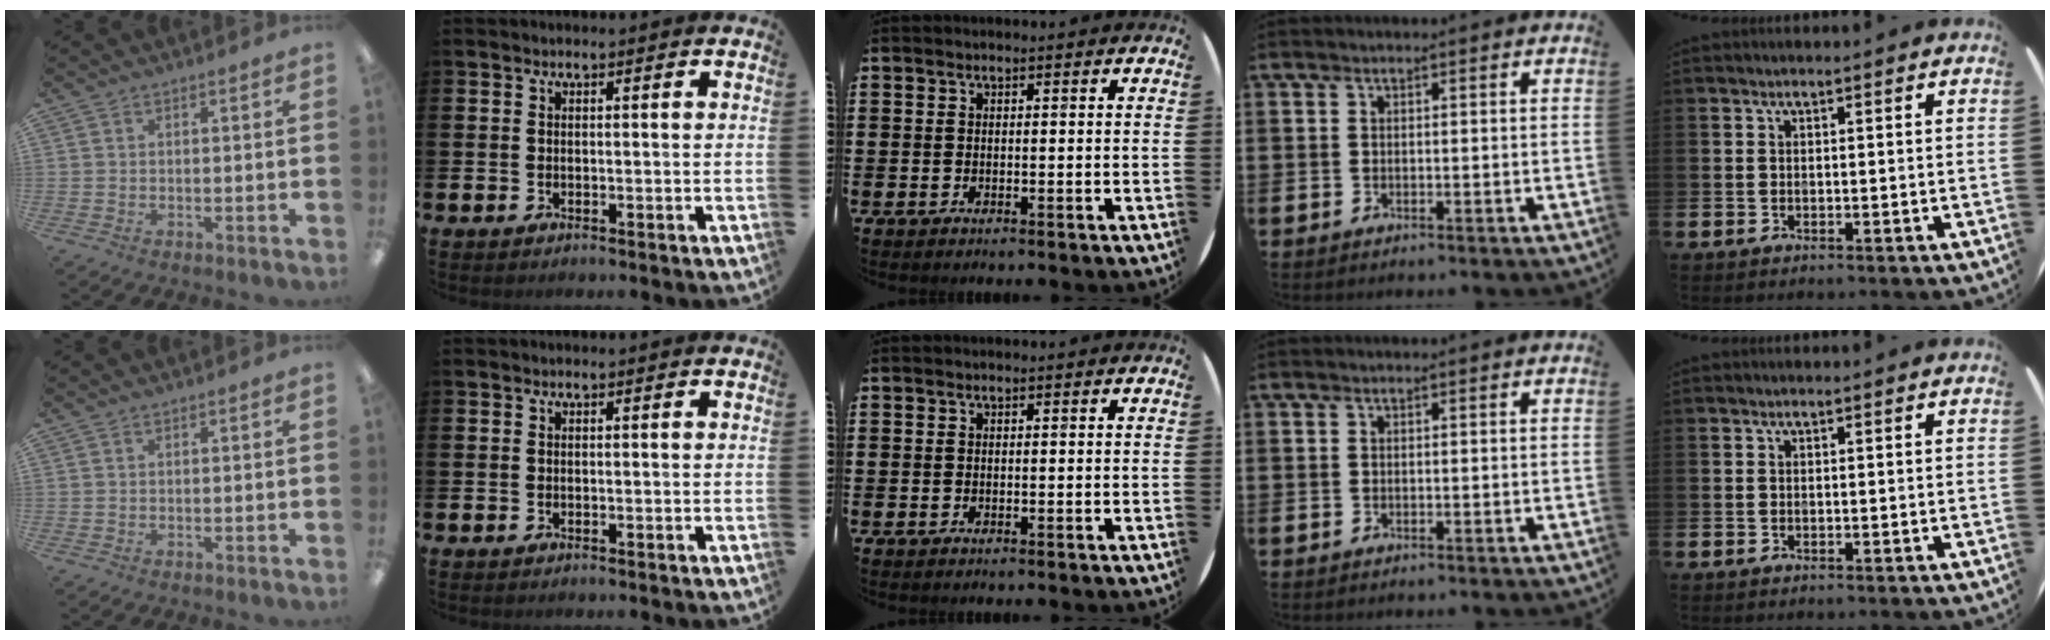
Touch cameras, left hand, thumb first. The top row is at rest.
{}